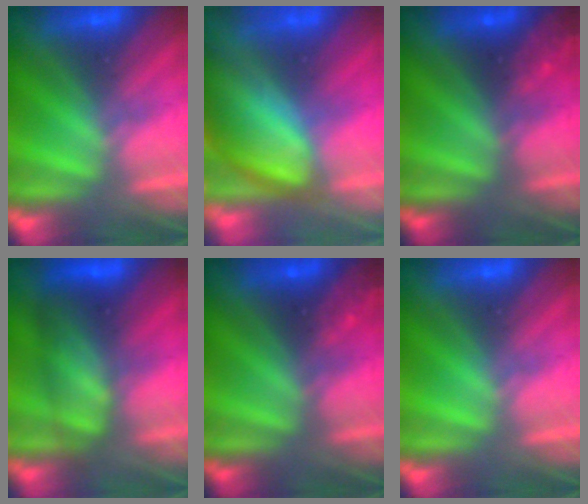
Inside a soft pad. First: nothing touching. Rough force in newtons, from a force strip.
{"total": 11.4}
{"total": 2.4}
{"total": 6.7}
{"total": 2.4}
{"total": 0.0}